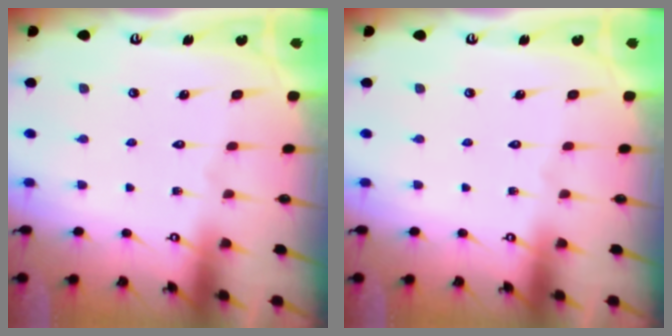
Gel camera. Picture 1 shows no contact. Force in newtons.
{"total": 0.0}